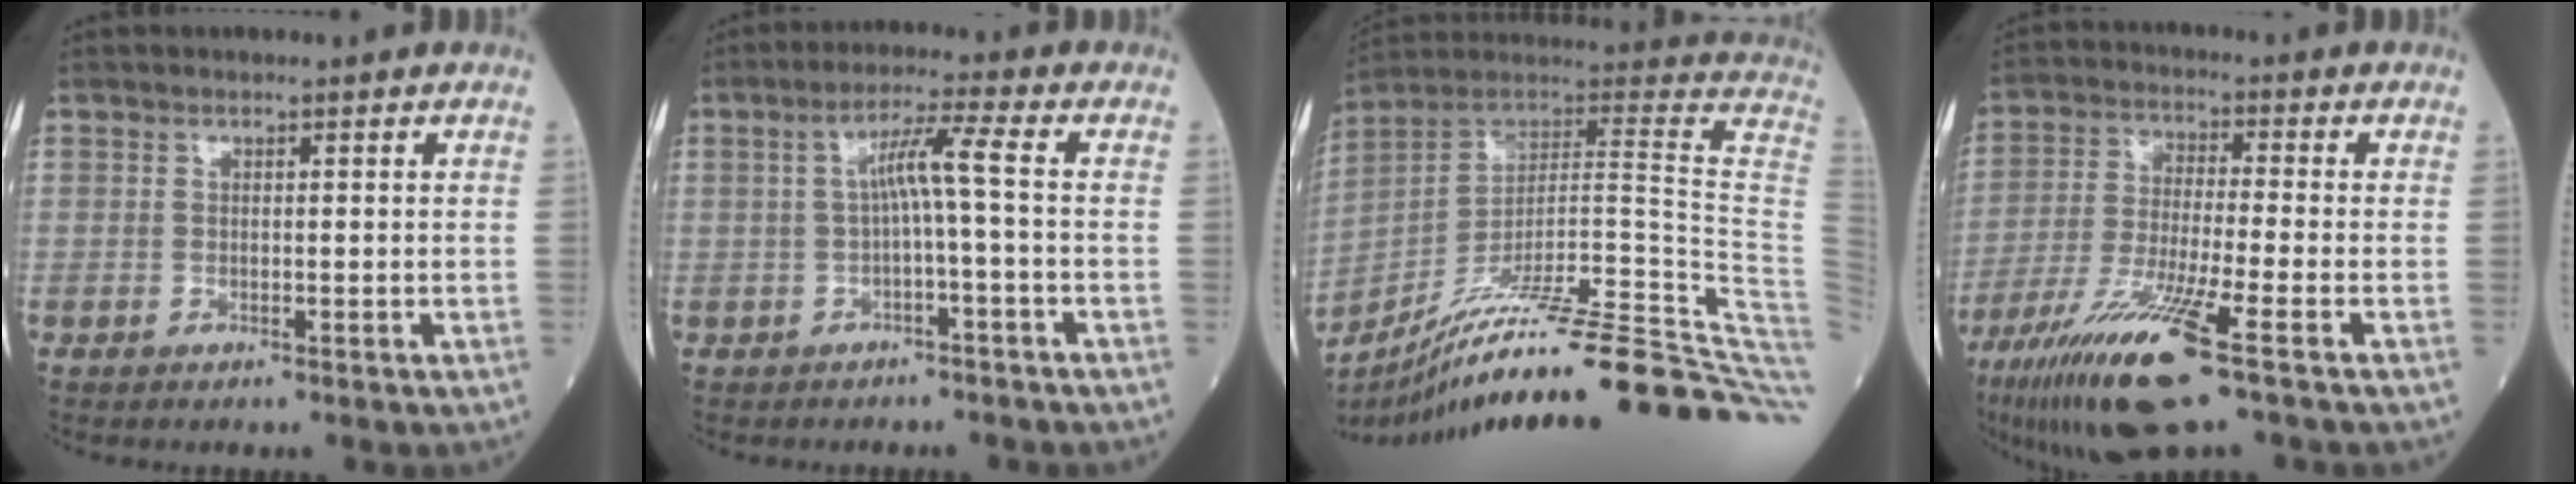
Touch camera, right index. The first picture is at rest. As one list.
[{"total": 5.0, "force": [-0.4, -0.6, 4.9], "torque": [-0.090, 0.021, -0.004]}, {"total": 36.3, "force": [-24.9, 0.5, 26.4], "torque": [-0.225, -0.013, -0.364]}, {"total": 14.0, "force": [-8.0, 0.4, 11.5], "torque": [-0.234, -0.039, -0.147]}]